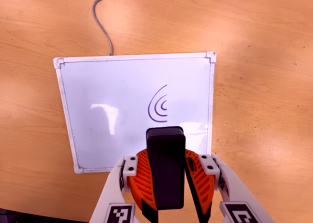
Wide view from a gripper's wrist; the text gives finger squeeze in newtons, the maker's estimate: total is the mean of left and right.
{"total": 10.8, "left": 10.6, "right": 11.1}